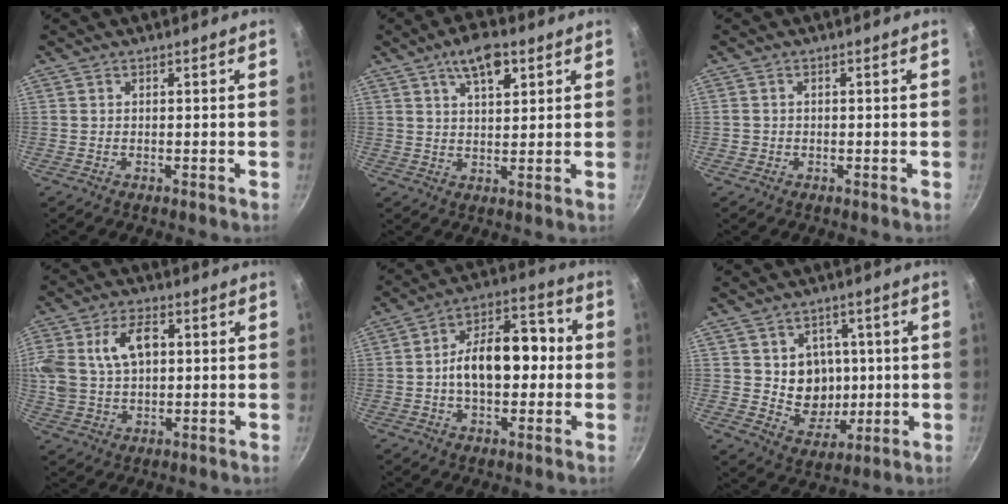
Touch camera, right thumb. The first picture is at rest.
{"total": 7.8, "force": [4.0, 3.4, 5.8], "torque": [-0.078, -0.009, 0.063]}
{"total": 0.8, "force": [-0.1, 0.8, 0.1], "torque": [0.001, 0.002, -0.002]}
{"total": 15.5, "force": [3.6, 10.7, 10.7], "torque": [-0.225, 0.026, 0.067]}
{"total": 15.2, "force": [-0.8, 9.3, 12.0], "torque": [-0.145, 0.046, -0.024]}
{"total": 10.3, "force": [0.7, 9.2, 4.5], "torque": [-0.026, -0.007, 0.022]}